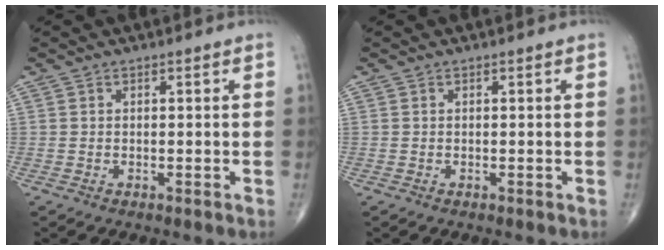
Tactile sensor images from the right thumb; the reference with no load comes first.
{"total": 0.0}